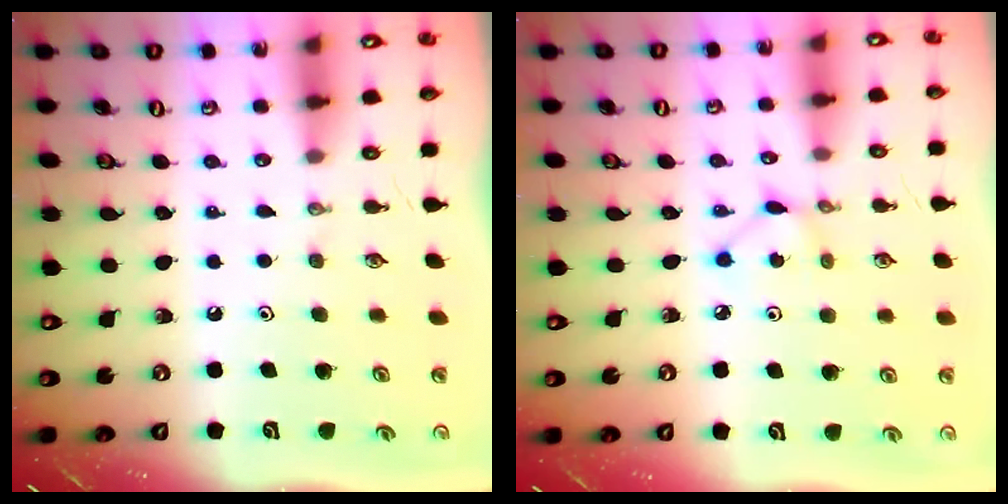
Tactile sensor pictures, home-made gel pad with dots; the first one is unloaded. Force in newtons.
{"total": 2.4, "press": 2.4, "slide": 0.1}